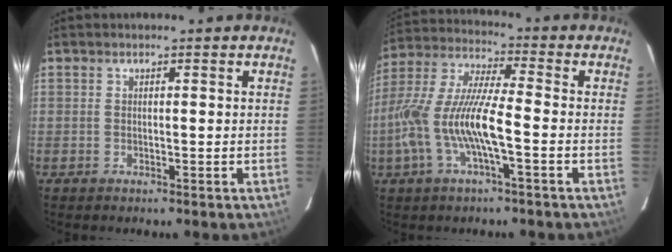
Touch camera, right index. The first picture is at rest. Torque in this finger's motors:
{"motor_torque": [1.45, -0.69, 1.05, 0.21]}